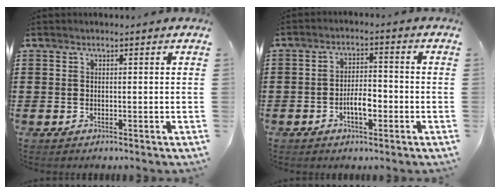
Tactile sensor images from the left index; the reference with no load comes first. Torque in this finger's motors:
{"motor_torque": [0.26, 0.16, 0.19, 0.06]}